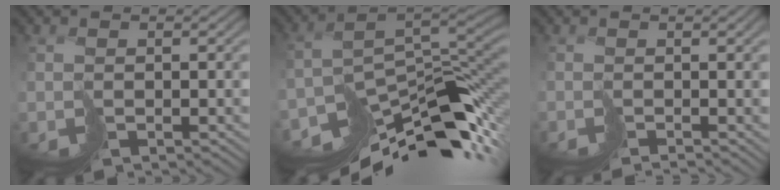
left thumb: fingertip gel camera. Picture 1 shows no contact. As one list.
[{"total": 12.9, "force": [-8.6, 4.4, 8.5], "torque": [-0.138, -0.010, -0.133]}, {"total": 2.3, "force": [-1.1, -0.4, 1.9], "torque": [-0.008, -0.004, -0.016]}]